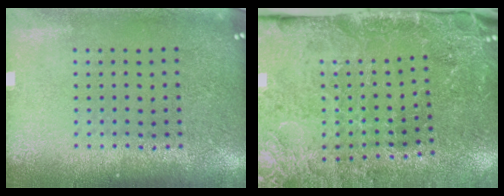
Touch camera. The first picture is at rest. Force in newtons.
{"total": 3.4, "press": 3.3, "slide": 0.9}